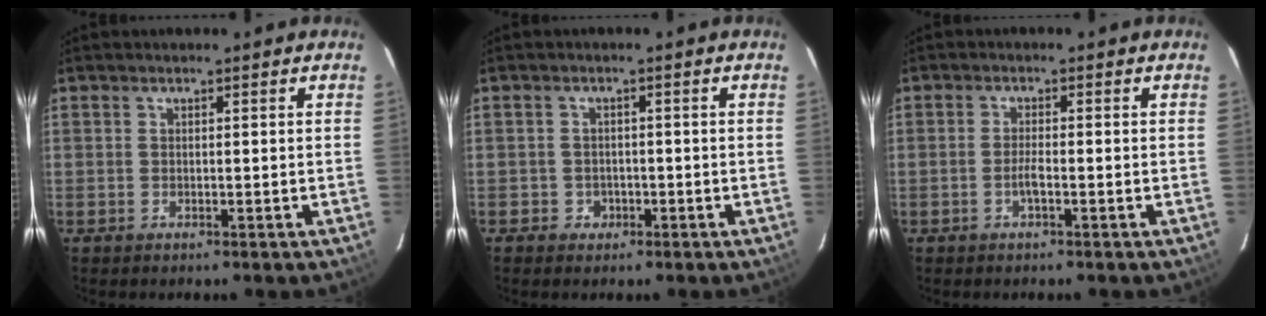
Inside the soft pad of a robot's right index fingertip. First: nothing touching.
{"total": 2.7, "force": [-1.2, 2.4, 0.2], "torque": [-0.006, 0.006, -0.017]}
{"total": 1.9, "force": [-0.9, 0.1, 1.7], "torque": [-0.036, 0.001, -0.018]}